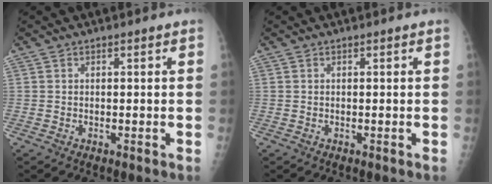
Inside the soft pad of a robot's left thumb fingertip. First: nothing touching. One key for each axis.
{"total": 0.0}